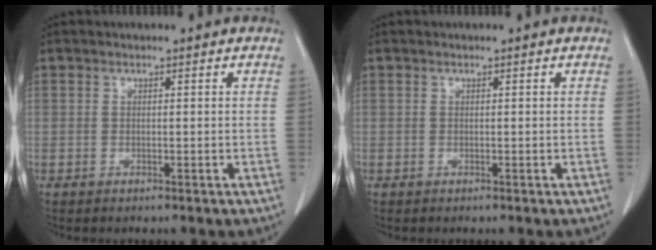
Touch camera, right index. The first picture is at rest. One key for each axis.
{"total": 0.0}